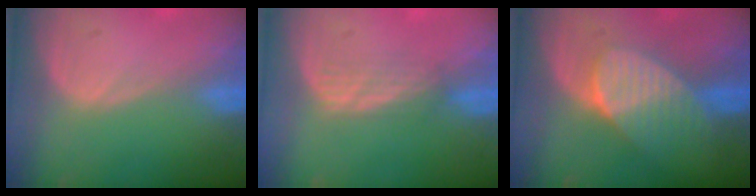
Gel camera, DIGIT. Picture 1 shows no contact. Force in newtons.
{"total": 3.1, "press": 2.7, "slide": 1.6}
{"total": 7.5, "press": 6.7, "slide": 3.3}